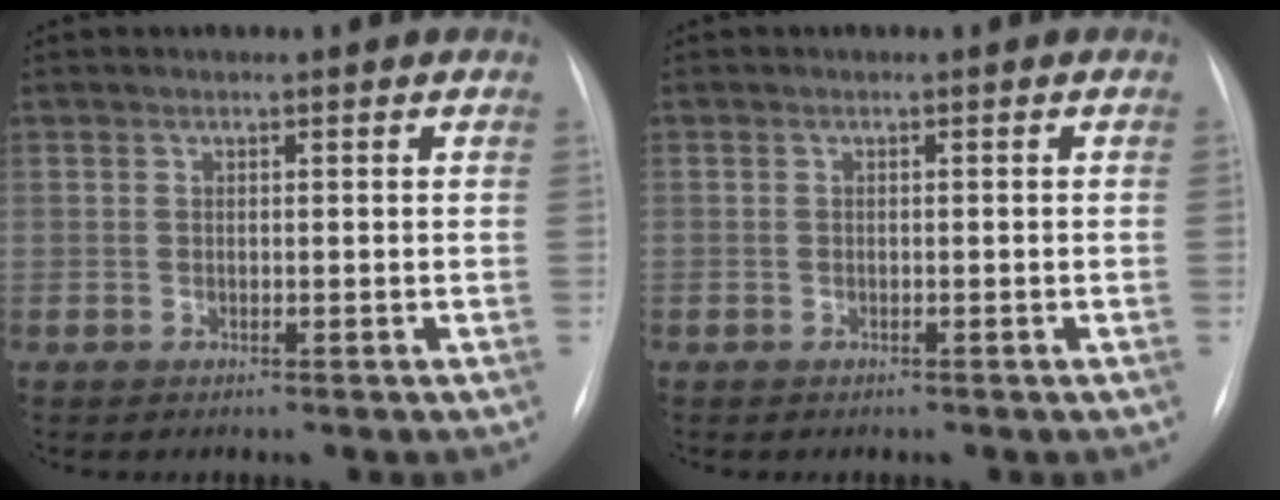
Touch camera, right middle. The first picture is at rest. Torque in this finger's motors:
{"motor_torque": [1.06, -1.08, 0.23, -0.21]}